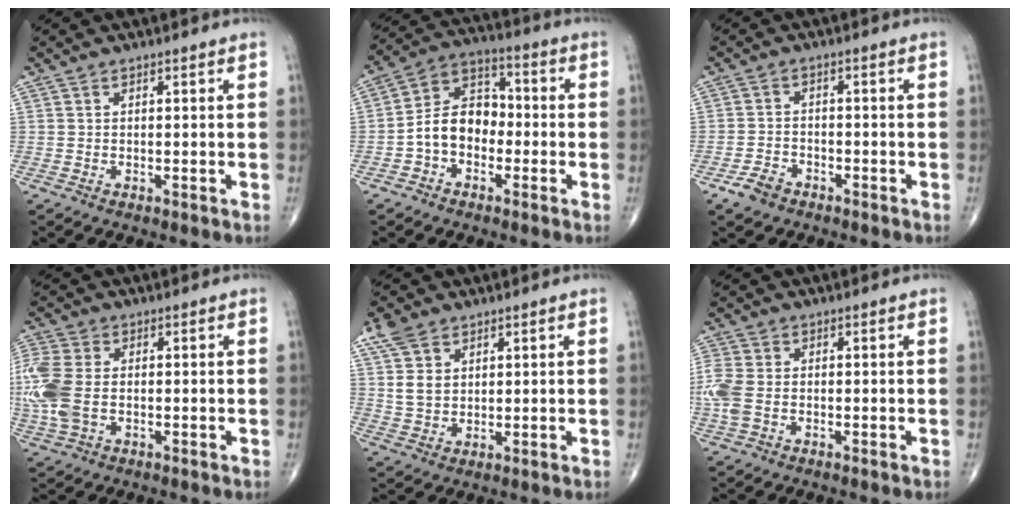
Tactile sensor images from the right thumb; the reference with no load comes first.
{"total": 10.0, "force": [-2.4, 7.3, 6.4], "torque": [-0.092, 0.042, -0.059]}
{"total": 3.8, "force": [-2.6, 2.4, 1.5], "torque": [-0.028, 0.013, -0.045]}
{"total": 11.3, "force": [-0.6, 7.1, 8.8], "torque": [-0.240, 0.004, -0.011]}
{"total": 6.8, "force": [3.5, 4.6, 3.5], "torque": [-0.060, -0.008, 0.075]}
{"total": 6.1, "force": [-0.8, 4.0, 4.5], "torque": [-0.136, 0.004, -0.020]}